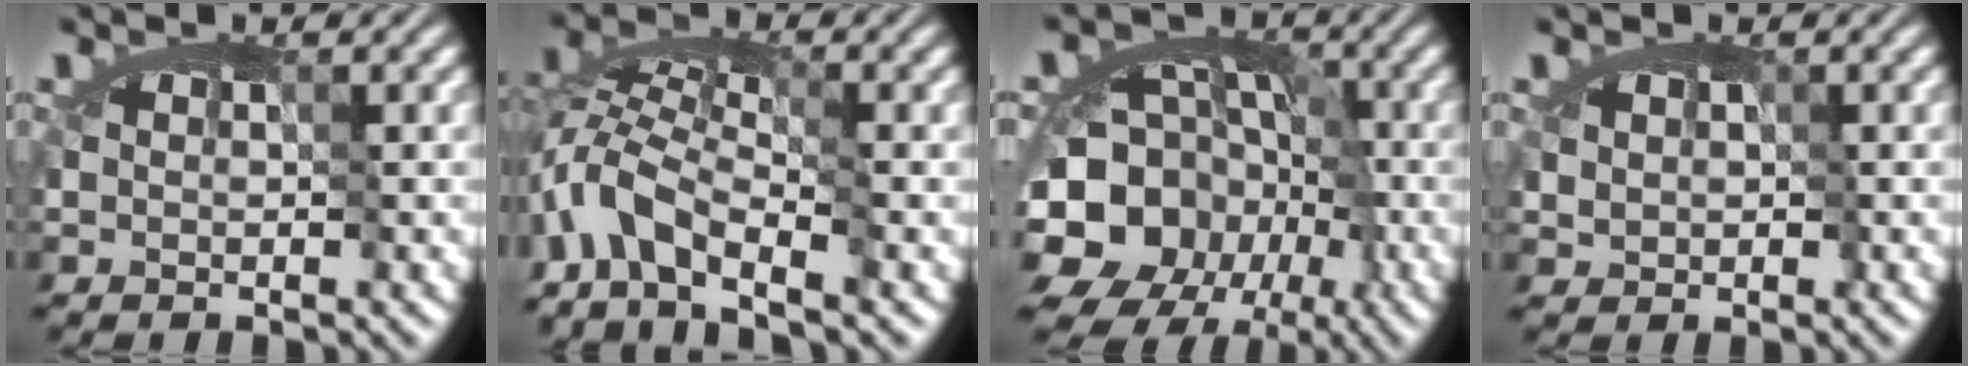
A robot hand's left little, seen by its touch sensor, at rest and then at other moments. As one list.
[{"total": 6.5, "force": [-6.0, 0.5, 2.5], "torque": [-0.053, -0.003, -0.123]}, {"total": 13.9, "force": [-7.2, 10.7, 5.1], "torque": [-0.078, -0.023, -0.136]}, {"total": 1.1, "force": [0.1, 1.0, 0.5], "torque": [-0.023, -0.009, 0.024]}]